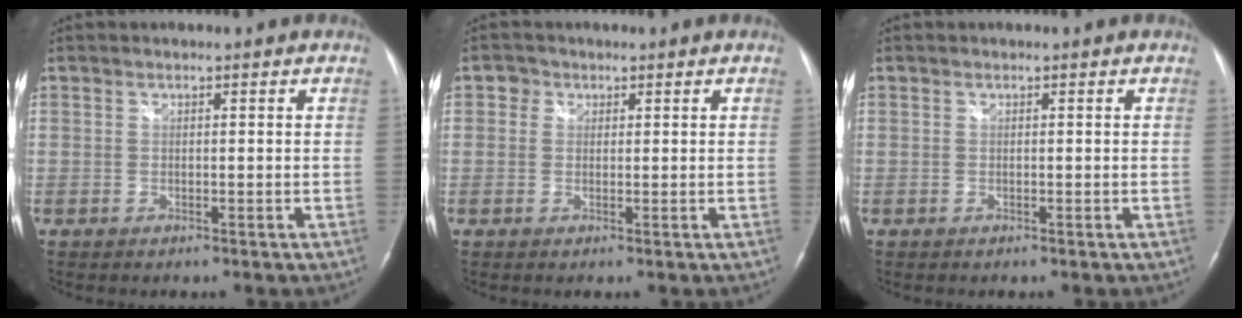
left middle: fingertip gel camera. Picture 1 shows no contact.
{"total": 1.9, "force": [0.7, 1.7, 0.4], "torque": [-0.001, 0.005, 0.006]}
{"total": 0.0}